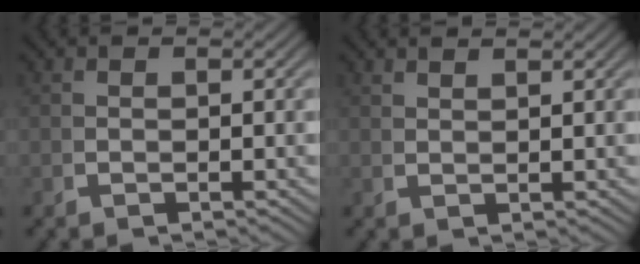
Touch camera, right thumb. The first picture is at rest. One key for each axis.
{"total": 1.6, "fx": 1.6, "fy": -0.5, "fz": 0.1, "tx": 0.005, "ty": 0.005, "tz": 0.034}